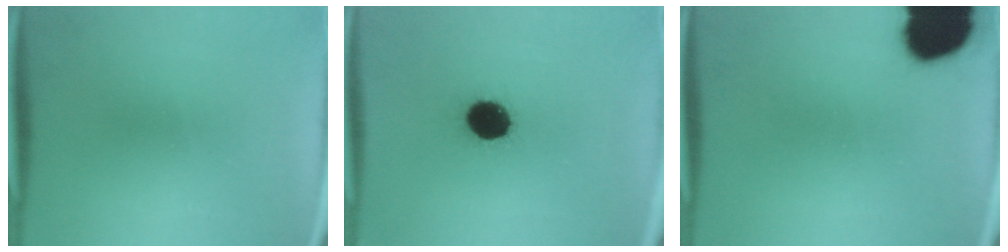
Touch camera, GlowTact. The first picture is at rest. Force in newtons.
{"total": 13.1}
{"total": 17.2}